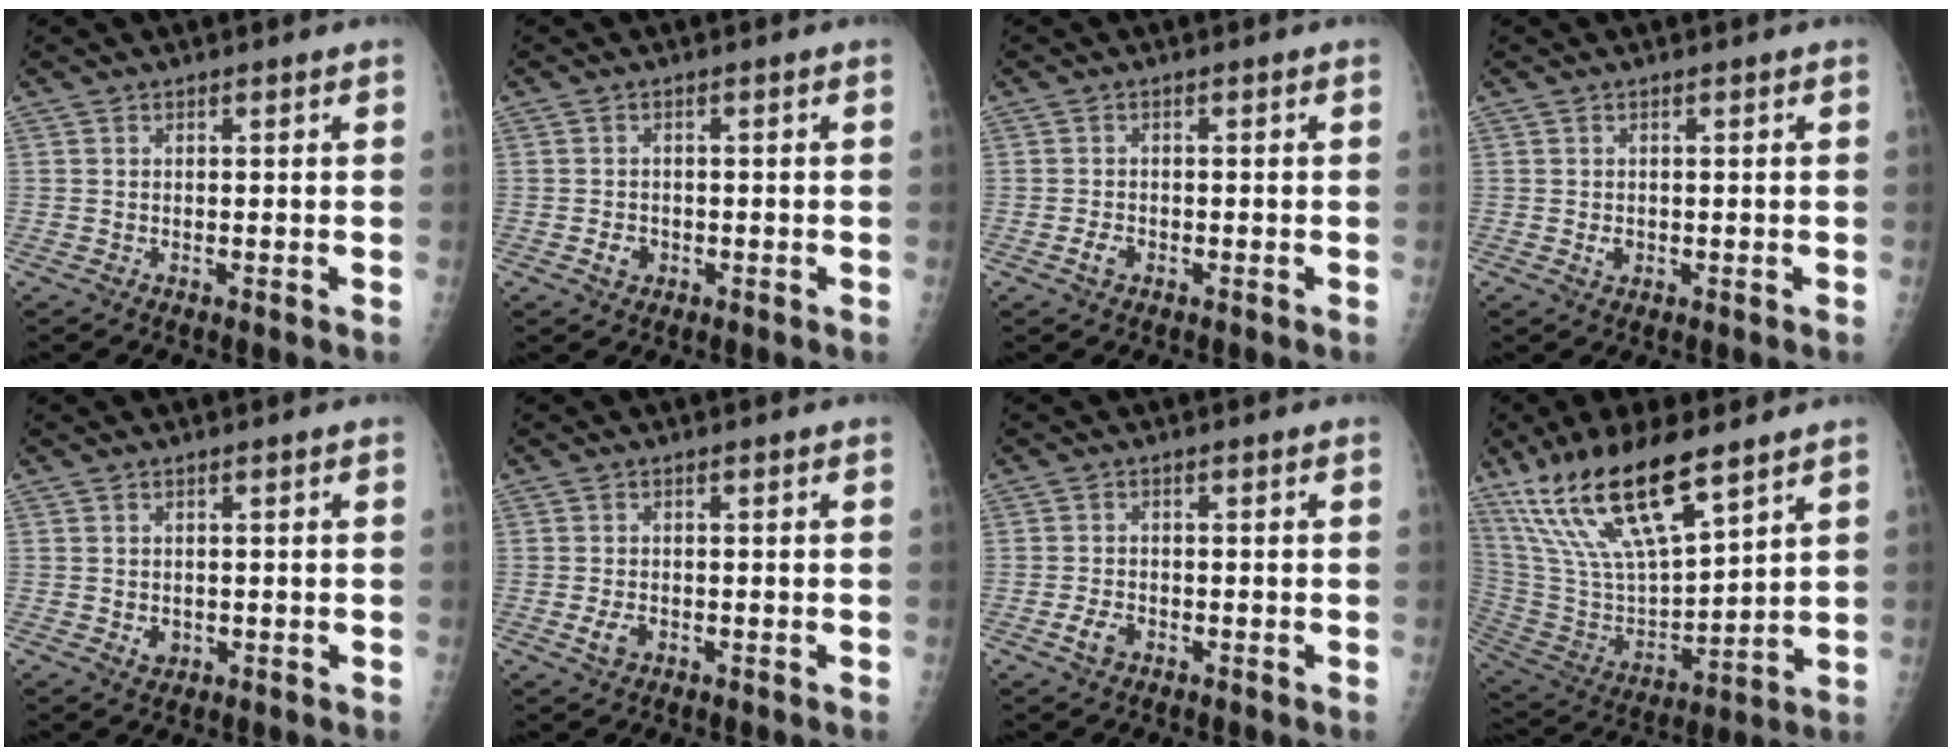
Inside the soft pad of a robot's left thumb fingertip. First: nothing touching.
{"total": 2.2, "force": [-0.8, 1.8, 1.0], "torque": [-0.010, 0.005, -0.011]}
{"total": 2.0, "force": [-0.9, 1.3, 1.2], "torque": [-0.022, 0.006, -0.017]}
{"total": 1.4, "force": [-0.2, 1.1, 0.9], "torque": [-0.008, 0.000, 0.000]}
{"total": 2.1, "force": [-0.3, 1.7, 1.1], "torque": [-0.007, 0.000, 0.002]}
{"total": 2.6, "force": [-0.9, 1.7, 1.7], "torque": [-0.032, 0.001, -0.014]}
{"total": 2.9, "force": [-1.4, 1.9, 1.7], "torque": [-0.031, 0.007, -0.023]}
{"total": 21.0, "force": [13.6, 6.4, 14.7], "torque": [-0.273, -0.050, 0.268]}